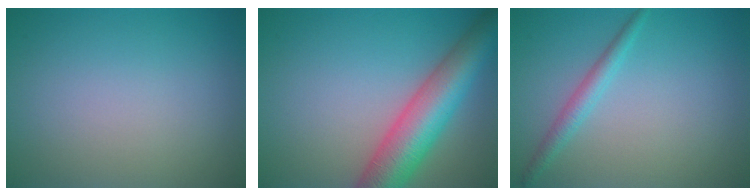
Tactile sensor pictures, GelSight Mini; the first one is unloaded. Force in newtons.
{"total": 8.5, "press": 8.4, "slide": 0.2}
{"total": 1.9, "press": 1.9, "slide": 0.1}